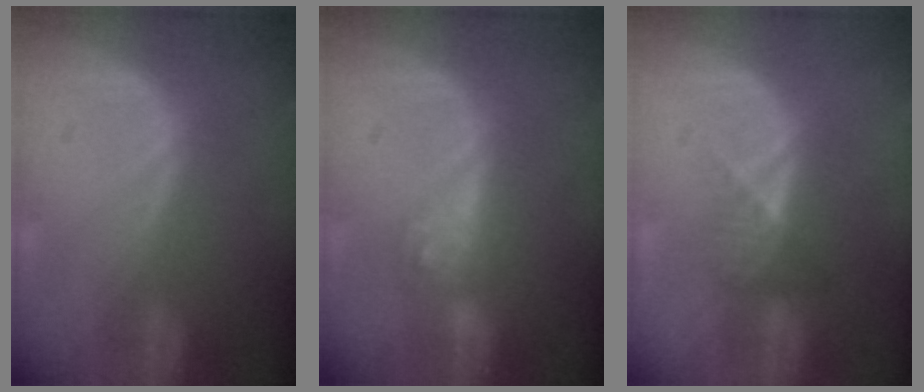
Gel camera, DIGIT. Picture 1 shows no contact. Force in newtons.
{"total": 4.3, "press": 4.3, "slide": 0.2}
{"total": 3.4, "press": 3.0, "slide": 1.7}